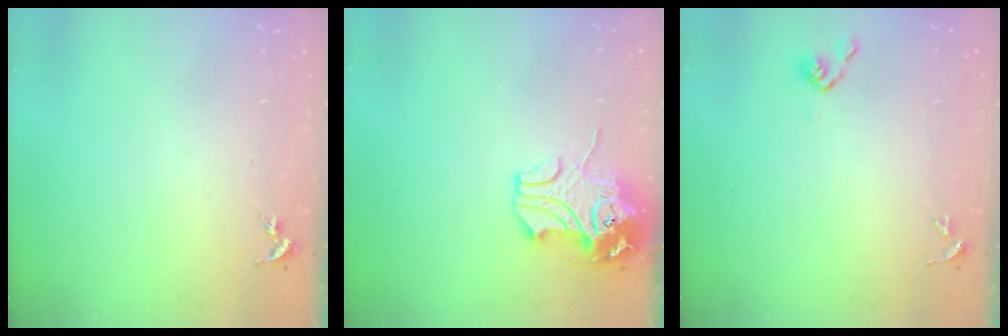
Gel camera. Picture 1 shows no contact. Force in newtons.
{"total": 11.3, "press": 11.1, "slide": 1.8}
{"total": 3.8, "press": 3.7, "slide": 0.8}